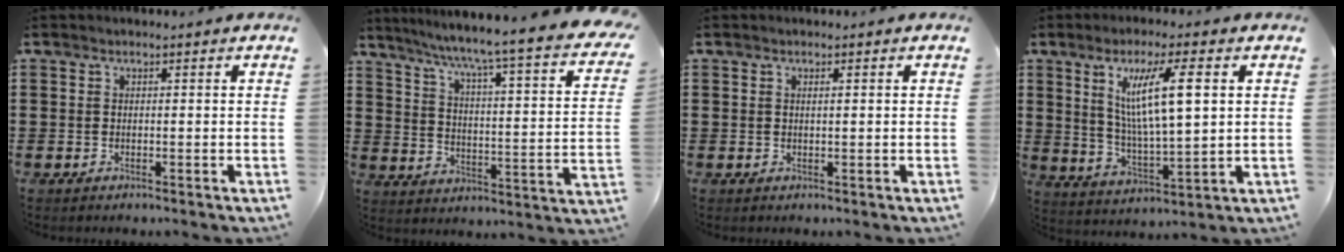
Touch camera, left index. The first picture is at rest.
{"total": 4.5, "force": [3.6, -0.9, 2.6], "torque": [-0.071, -0.045, 0.044]}
{"total": 0.7, "force": [0.2, 0.0, 0.7], "torque": [-0.012, -0.003, 0.004]}
{"total": 10.9, "force": [4.2, 2.2, 9.8], "torque": [-0.189, 0.004, 0.068]}